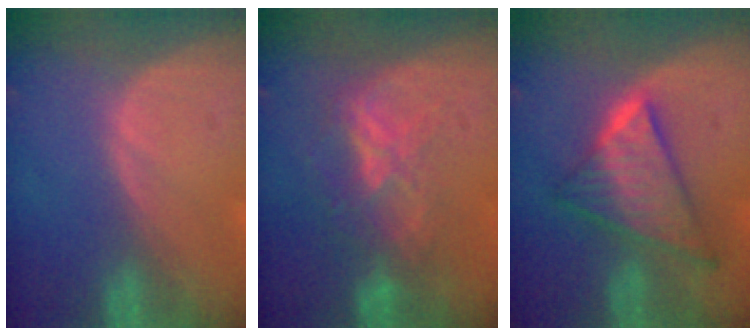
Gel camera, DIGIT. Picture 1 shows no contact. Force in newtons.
{"total": 6.6, "press": 5.9, "slide": 2.9}
{"total": 8.9, "press": 8.9, "slide": 0.5}